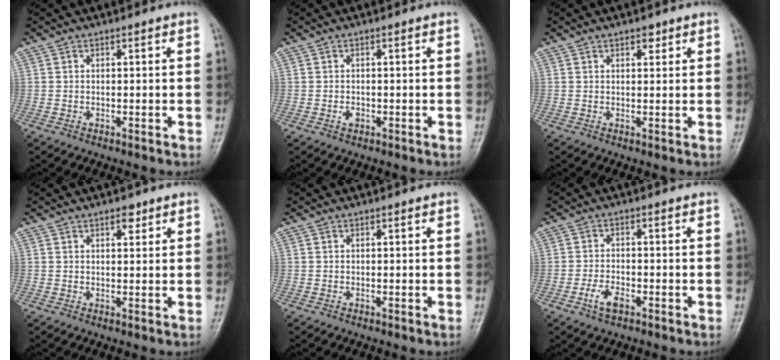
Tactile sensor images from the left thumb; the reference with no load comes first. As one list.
[{"total": 1.3, "force": [-0.5, 0.9, 0.8], "torque": [-0.009, 0.002, -0.007]}, {"total": 1.9, "force": [1.2, 1.0, 1.1], "torque": [-0.007, -0.005, 0.016]}, {"total": 2.4, "force": [1.4, 1.2, 1.5], "torque": [-0.012, -0.006, 0.020]}, {"total": 0.0}, {"total": 3.9, "force": [-2.1, 1.9, 2.7], "torque": [-0.054, 0.012, -0.038]}]